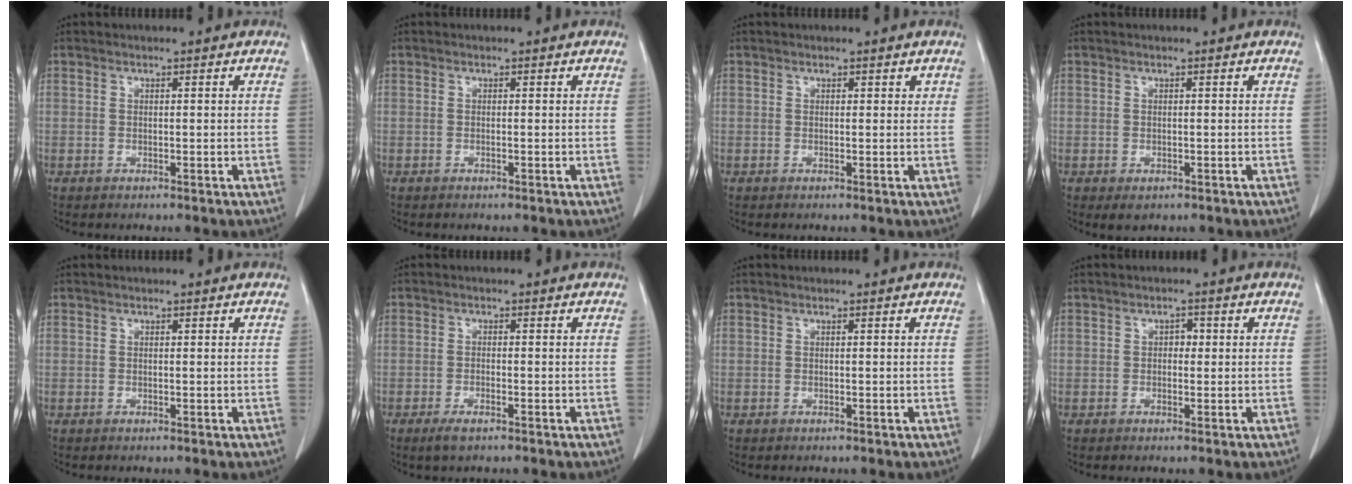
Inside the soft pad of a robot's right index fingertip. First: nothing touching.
{"total": 0.0}
{"total": 1.0, "force": [0.7, 0.6, 0.2], "torque": [0.008, -0.001, 0.007]}
{"total": 1.2, "force": [-0.3, 0.9, 0.6], "torque": [-0.007, 0.000, 0.003]}
{"total": 0.0}
{"total": 2.3, "force": [-1.4, 0.6, 1.7], "torque": [-0.034, -0.002, -0.024]}
{"total": 0.0}
{"total": 1.6, "force": [0.3, 1.1, 1.1], "torque": [-0.011, 0.005, 0.003]}